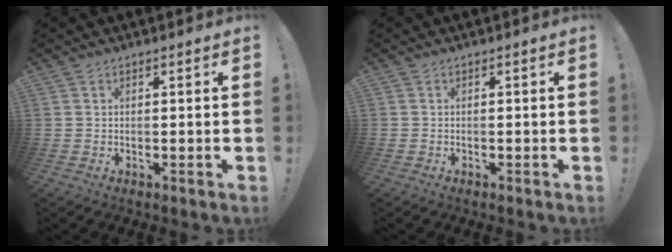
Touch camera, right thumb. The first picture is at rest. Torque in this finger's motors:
{"motor_torque": [1.43, 0.84, -0.14, -1.84, 0.02]}